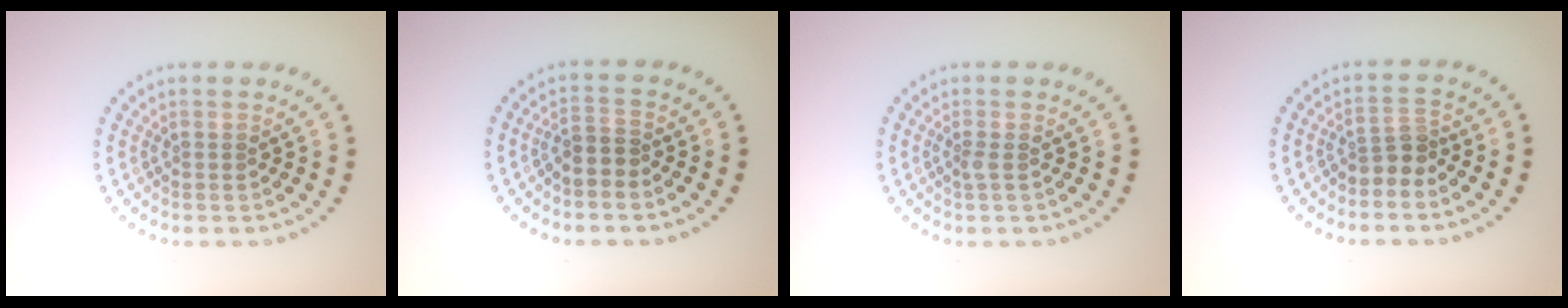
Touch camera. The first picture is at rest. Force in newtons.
{"total": 1.6, "press": 1.2, "slide": 1.0}
{"total": 0.7, "press": 0.5, "slide": 0.5}
{"total": 2.3, "press": 1.7, "slide": 1.6}